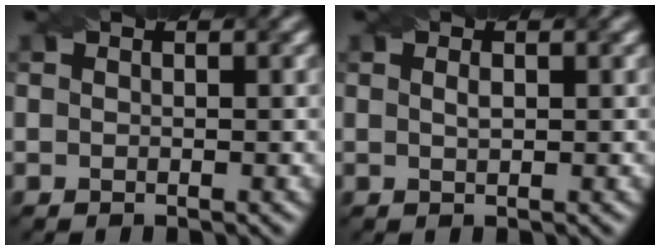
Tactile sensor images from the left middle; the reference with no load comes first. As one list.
[{"total": 0.7, "force": [0.2, 0.2, 0.6], "torque": [-0.014, 0.002, 0.006]}]